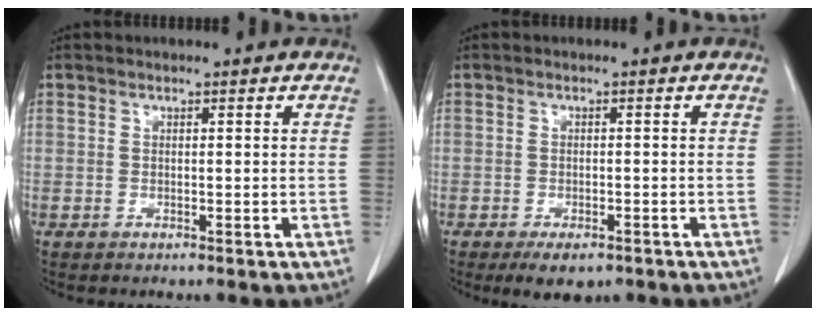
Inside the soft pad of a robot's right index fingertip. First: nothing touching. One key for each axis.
{"total": 4.2, "fx": -2.9, "fy": 2.0, "fz": 2.4, "tx": -0.035, "ty": -0.005, "tz": -0.036}